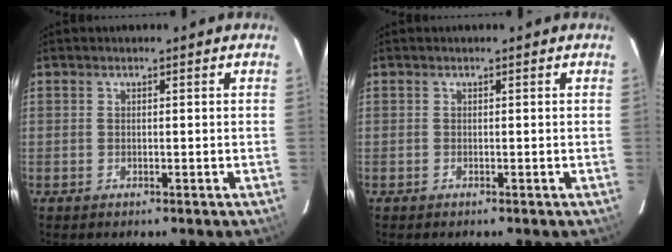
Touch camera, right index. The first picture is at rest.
{"total": 0.0}